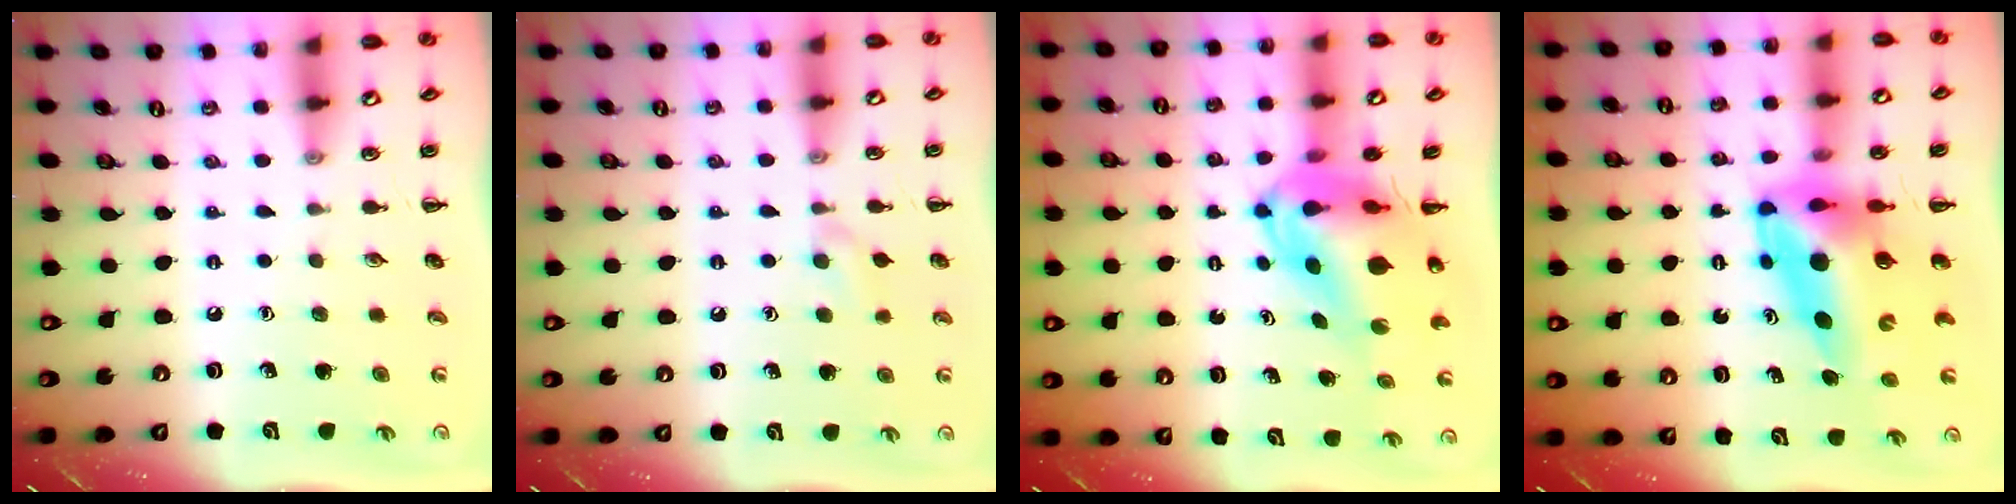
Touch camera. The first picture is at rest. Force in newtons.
{"total": 5.5, "press": 5.2, "slide": 1.7}
{"total": 9.6, "press": 9.1, "slide": 3.0}
{"total": 11.9, "press": 11.3, "slide": 3.7}